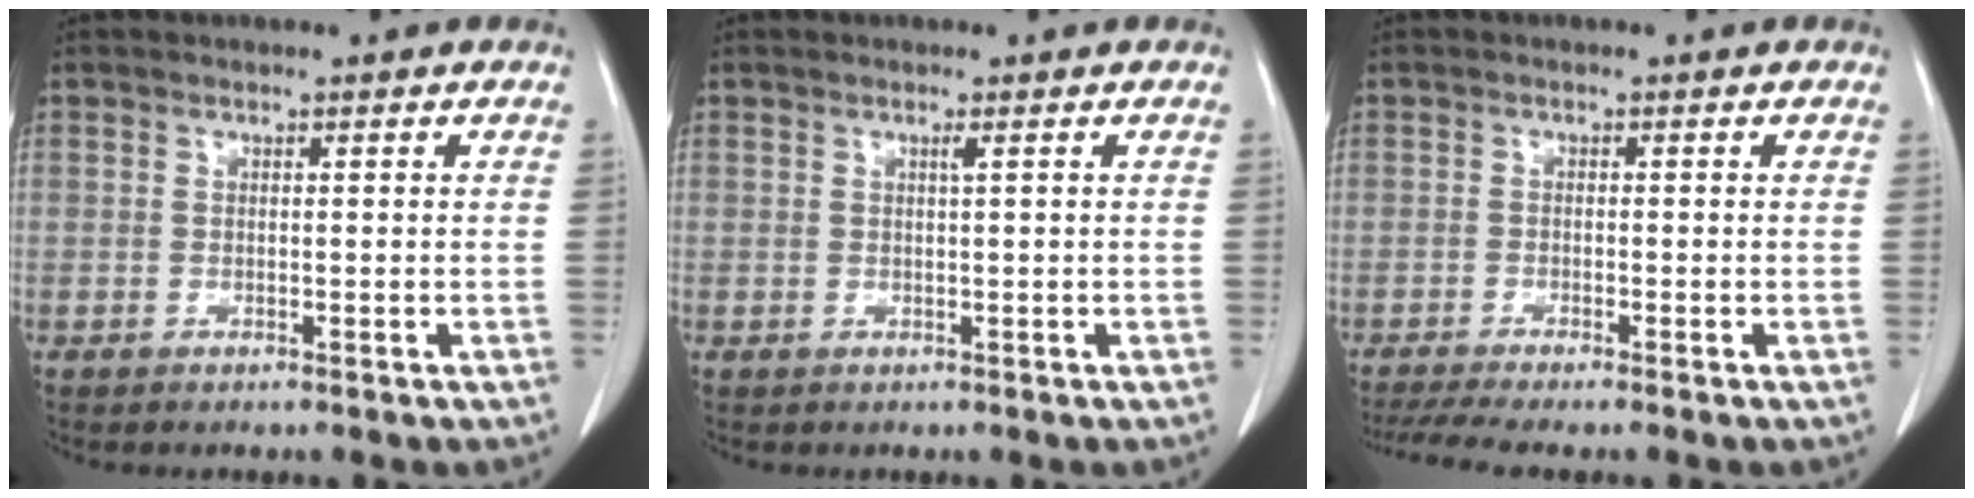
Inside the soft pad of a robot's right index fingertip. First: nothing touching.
{"total": 0.7, "force": [0.4, -0.1, 0.6], "torque": [-0.014, -0.002, 0.009]}
{"total": 4.5, "force": [-3.5, -0.1, 2.8], "torque": [-0.050, -0.006, -0.060]}